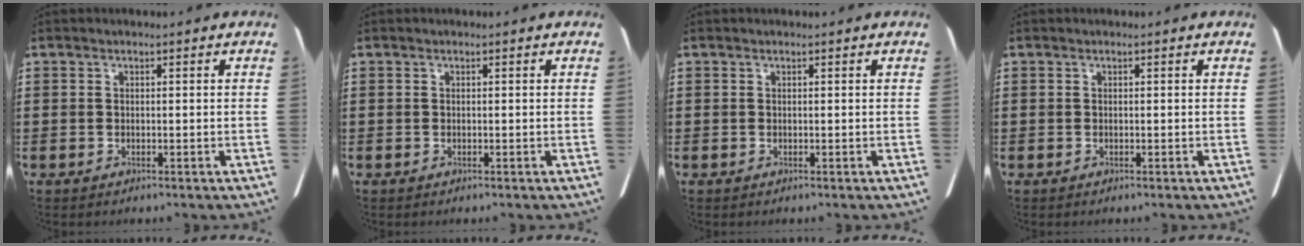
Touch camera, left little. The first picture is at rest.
{"total": 0.0}
{"total": 0.0}
{"total": 0.0}